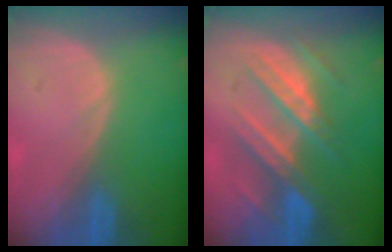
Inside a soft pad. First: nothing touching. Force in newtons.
{"total": 8.3, "press": 8.1, "slide": 1.7}